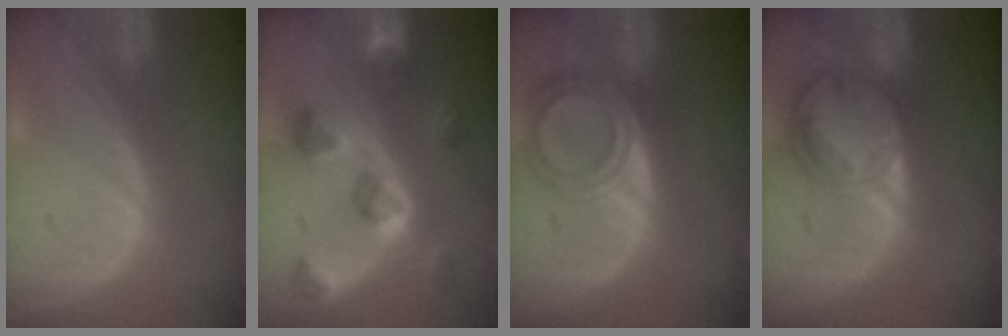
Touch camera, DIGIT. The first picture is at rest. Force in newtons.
{"total": 8.3, "press": 8.1, "slide": 1.9}
{"total": 6.6, "press": 5.9, "slide": 2.9}
{"total": 8.7, "press": 7.4, "slide": 4.6}